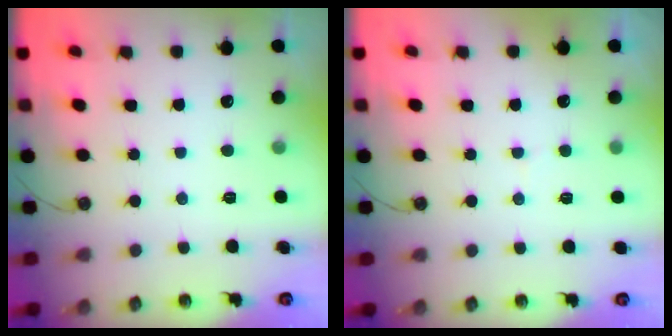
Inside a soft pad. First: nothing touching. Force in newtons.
{"total": 2.8, "press": 2.6, "slide": 1.0}